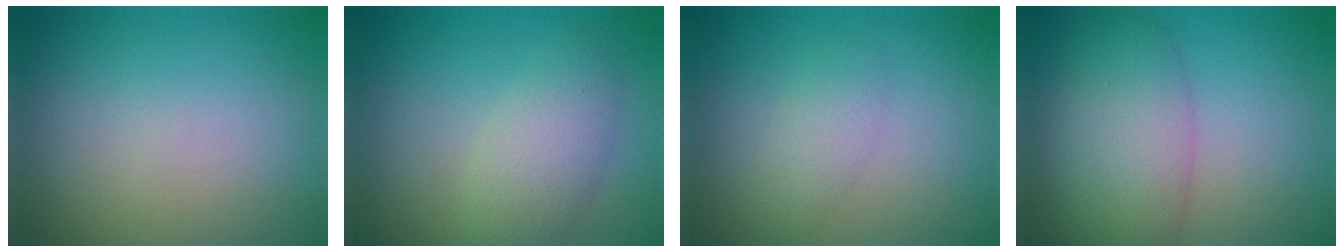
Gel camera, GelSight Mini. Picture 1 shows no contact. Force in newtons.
{"total": 3.8, "press": 3.8, "slide": 0.1}
{"total": 1.7, "press": 1.7, "slide": 0.1}
{"total": 6.6, "press": 6.6, "slide": 0.3}